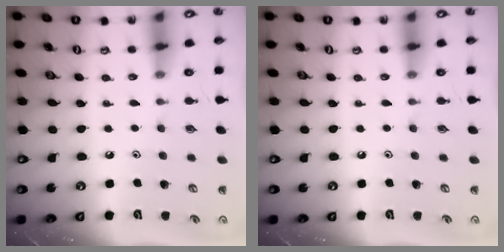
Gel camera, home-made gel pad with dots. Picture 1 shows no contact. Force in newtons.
{"total": 0.0}